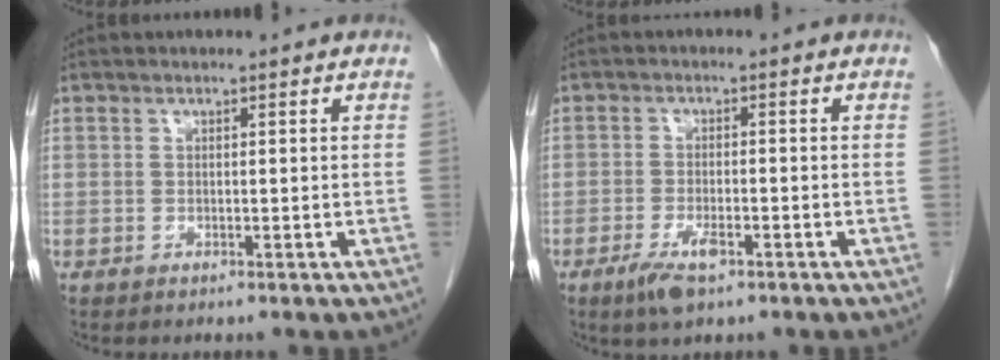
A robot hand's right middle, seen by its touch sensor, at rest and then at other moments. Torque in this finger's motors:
{"motor_torque": [1.13, -0.60, 0.24, 0.06]}